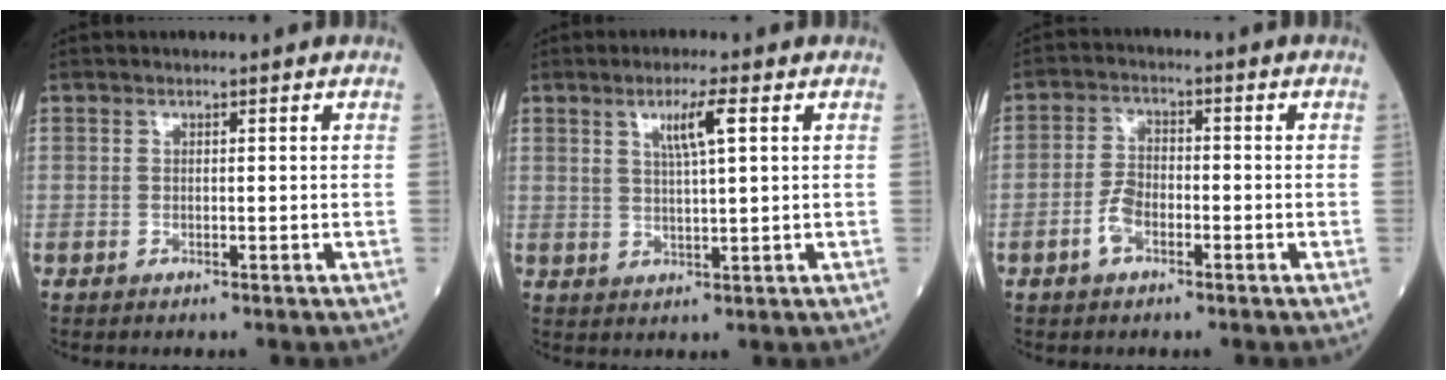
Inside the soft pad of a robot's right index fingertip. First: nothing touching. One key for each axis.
{"total": 4.8, "fx": 2.0, "fy": 0.2, "fz": 4.3, "tx": -0.079, "ty": 0.000, "tz": 0.037}
{"total": 4.2, "fx": -1.9, "fy": 2.3, "fz": 2.9, "tx": -0.062, "ty": 0.007, "tz": -0.040}